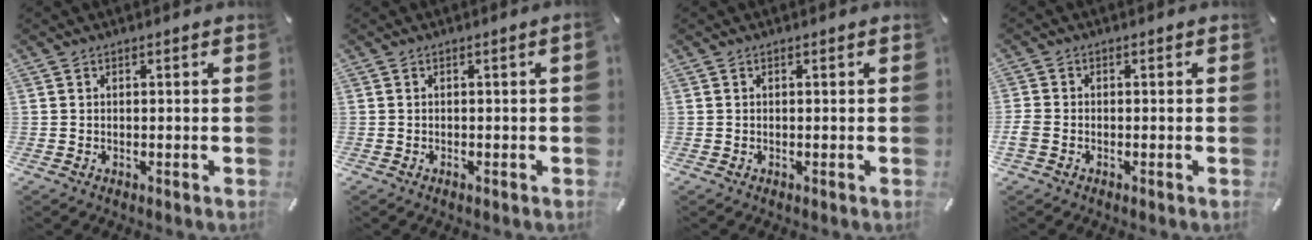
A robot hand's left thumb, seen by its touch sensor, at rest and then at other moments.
{"total": 1.4, "force": [-0.3, 0.0, 1.3], "torque": [-0.020, -0.005, -0.005]}
{"total": 0.0}
{"total": 1.8, "force": [-1.0, 1.2, 0.8], "torque": [-0.013, 0.005, -0.019]}